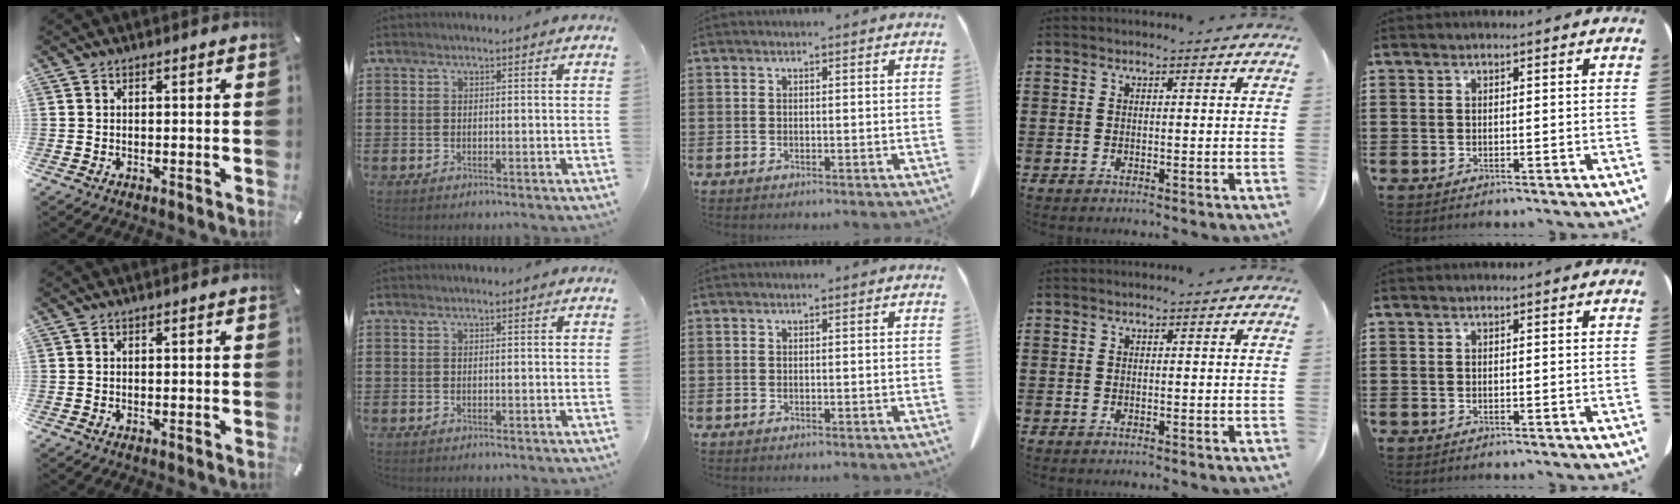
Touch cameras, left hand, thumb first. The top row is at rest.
{}